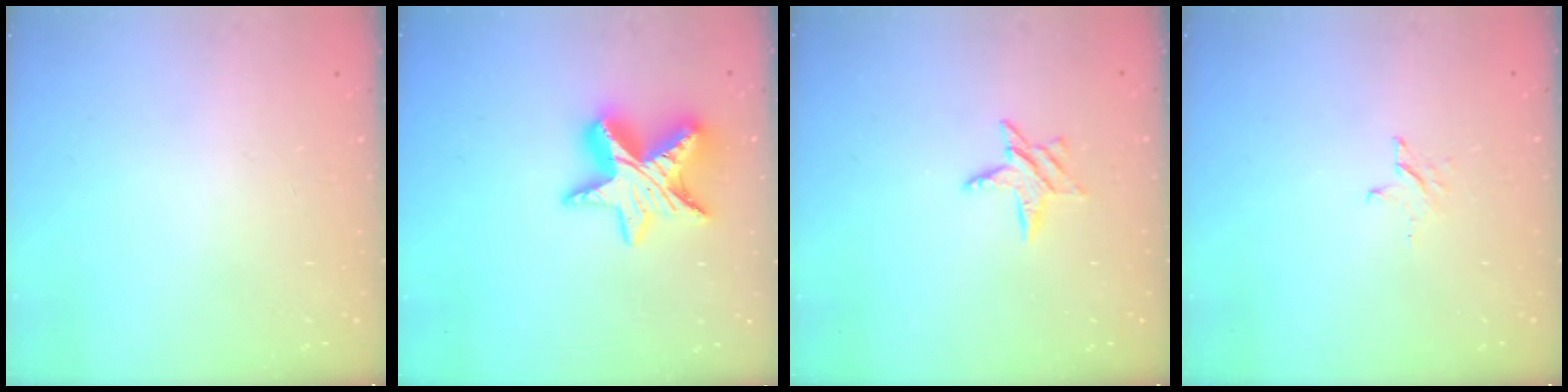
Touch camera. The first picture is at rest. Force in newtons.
{"total": 13.9, "press": 13.9, "slide": 0.6}
{"total": 7.1, "press": 7.1, "slide": 0.7}
{"total": 2.6, "press": 2.6, "slide": 0.3}